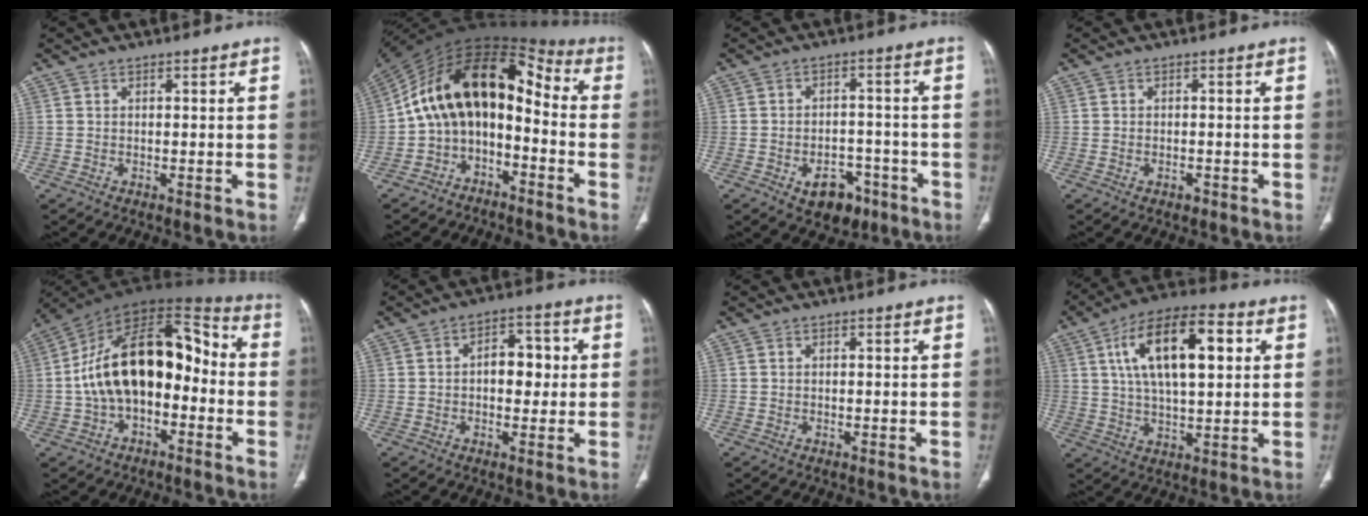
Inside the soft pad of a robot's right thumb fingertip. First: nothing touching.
{"total": 18.2, "force": [-3.3, 11.8, 13.5], "torque": [-0.197, 0.114, -0.062]}
{"total": 8.0, "force": [-4.1, 5.4, 4.2], "torque": [-0.034, 0.032, -0.051]}
{"total": 1.2, "force": [-0.7, 0.7, 0.7], "torque": [-0.014, 0.006, -0.008]}
{"total": 20.4, "force": [-2.2, 12.0, 16.3], "torque": [-0.252, 0.063, -0.044]}
{"total": 7.5, "force": [0.4, 4.7, 5.8], "torque": [-0.055, 0.018, 0.003]}
{"total": 0.0}
{"total": 18.1, "force": [5.1, 7.9, 15.5], "torque": [-0.251, 0.008, 0.081]}